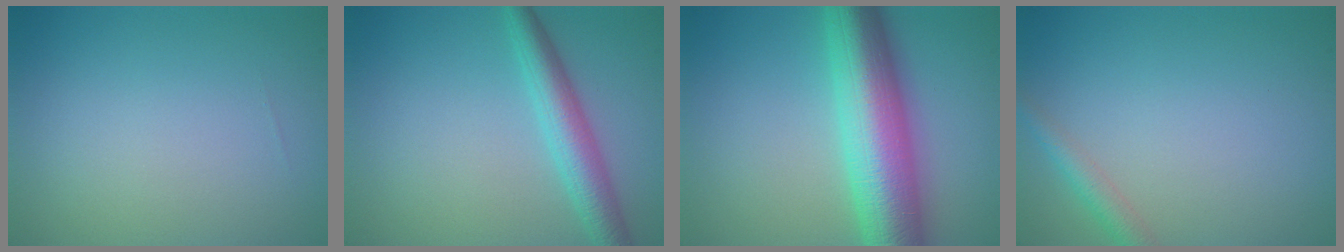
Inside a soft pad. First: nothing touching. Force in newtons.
{"total": 3.9, "press": 3.9, "slide": 0.0}
{"total": 10.2, "press": 10.2, "slide": 0.1}
{"total": 1.9, "press": 1.9, "slide": 0.0}